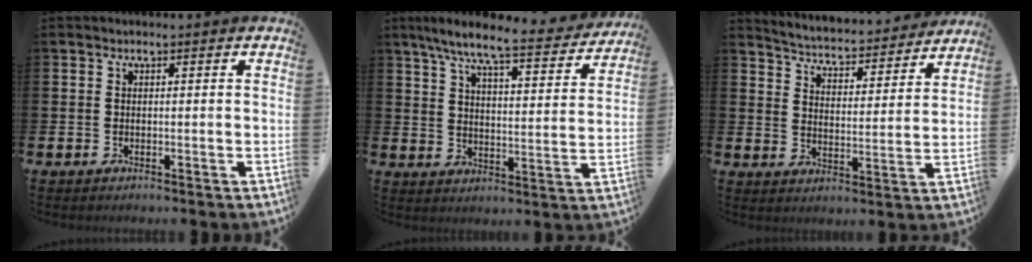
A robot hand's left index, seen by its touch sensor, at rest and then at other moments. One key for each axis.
{"total": 8.4, "fx": 7.3, "fy": 0.7, "fz": 4.0, "tx": -0.090, "ty": -0.046, "tz": 0.121}
{"total": 4.8, "fx": 4.7, "fy": 0.5, "fz": 0.4, "tx": -0.032, "ty": -0.044, "tz": 0.076}